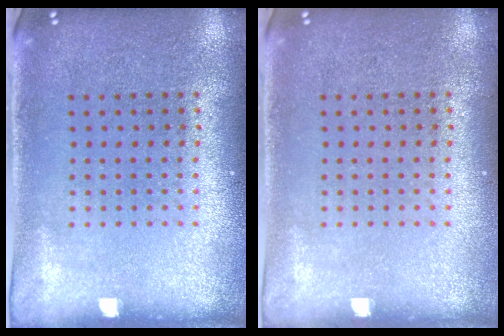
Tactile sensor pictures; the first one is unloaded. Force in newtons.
{"total": 0.0}